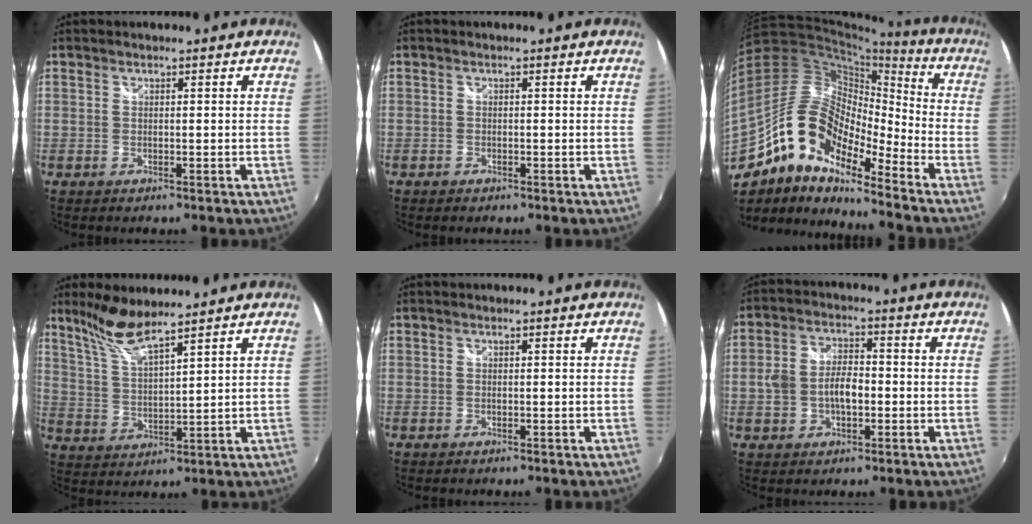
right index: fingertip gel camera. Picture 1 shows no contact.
{"total": 0.7, "force": [-0.6, 0.4, 0.1], "torque": [-0.004, 0.000, -0.010]}
{"total": 16.8, "force": [-10.6, 6.7, 11.2], "torque": [-0.195, 0.004, -0.219]}
{"total": 8.0, "force": [6.6, 0.7, 4.3], "torque": [-0.091, 0.002, 0.139]}
{"total": 0.0}
{"total": 7.5, "force": [-1.5, 4.6, 5.7], "torque": [-0.112, 0.011, -0.020]}